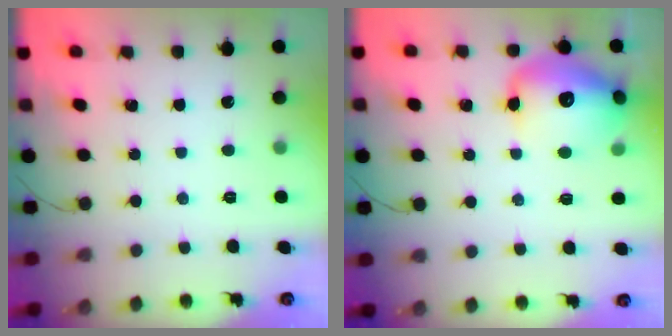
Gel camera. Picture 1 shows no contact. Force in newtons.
{"total": 15.8, "press": 15.7, "slide": 2.0}